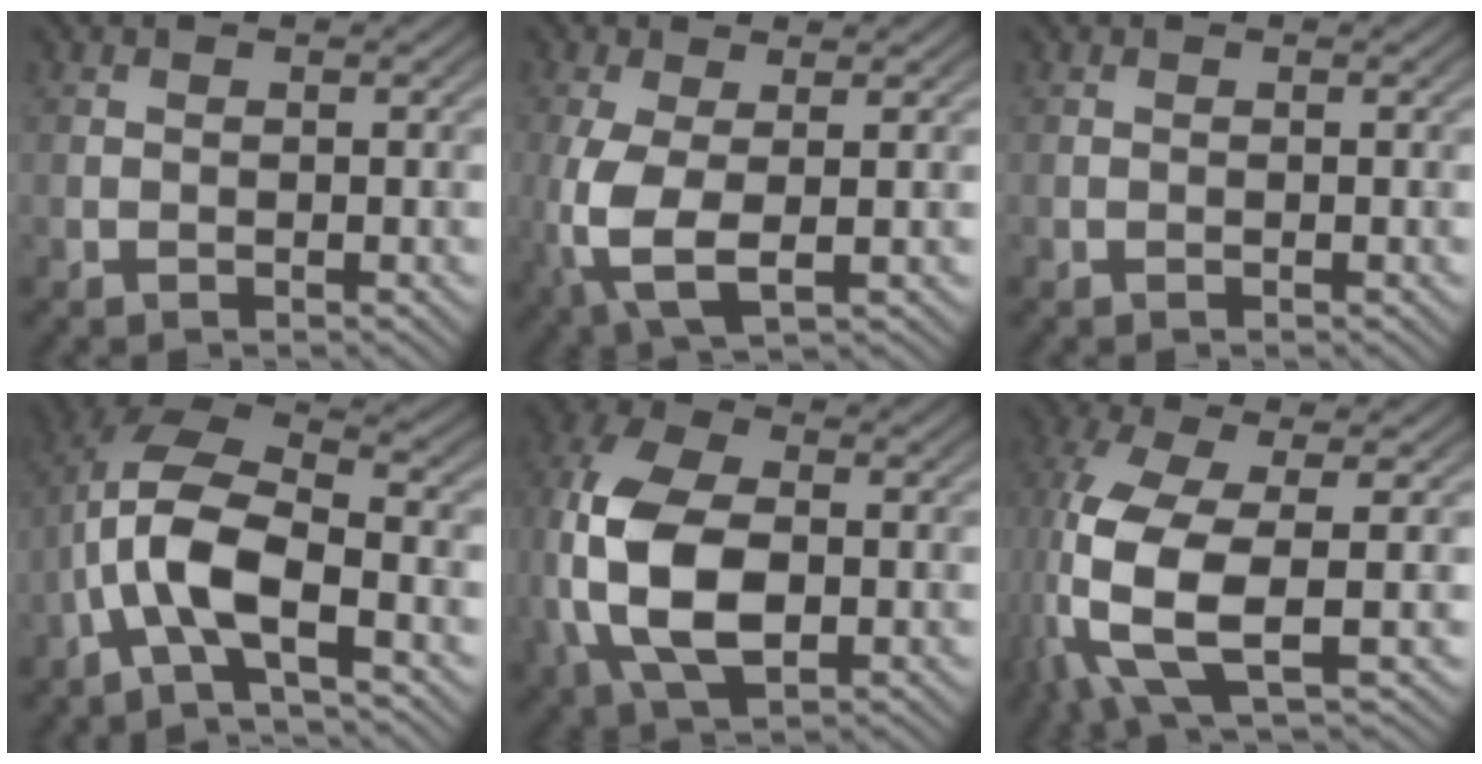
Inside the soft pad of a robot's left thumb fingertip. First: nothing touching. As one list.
[{"total": 7.0, "force": [-1.0, 3.0, 6.2], "torque": [-0.163, -0.009, -0.018]}, {"total": 0.0}, {"total": 9.7, "force": [-3.4, 3.6, 8.4], "torque": [-0.176, 0.011, -0.078]}, {"total": 13.1, "force": [-1.5, 7.9, 10.3], "torque": [-0.266, -0.003, -0.035]}, {"total": 11.7, "force": [-1.9, 4.3, 10.7], "torque": [-0.257, -0.012, -0.041]}]